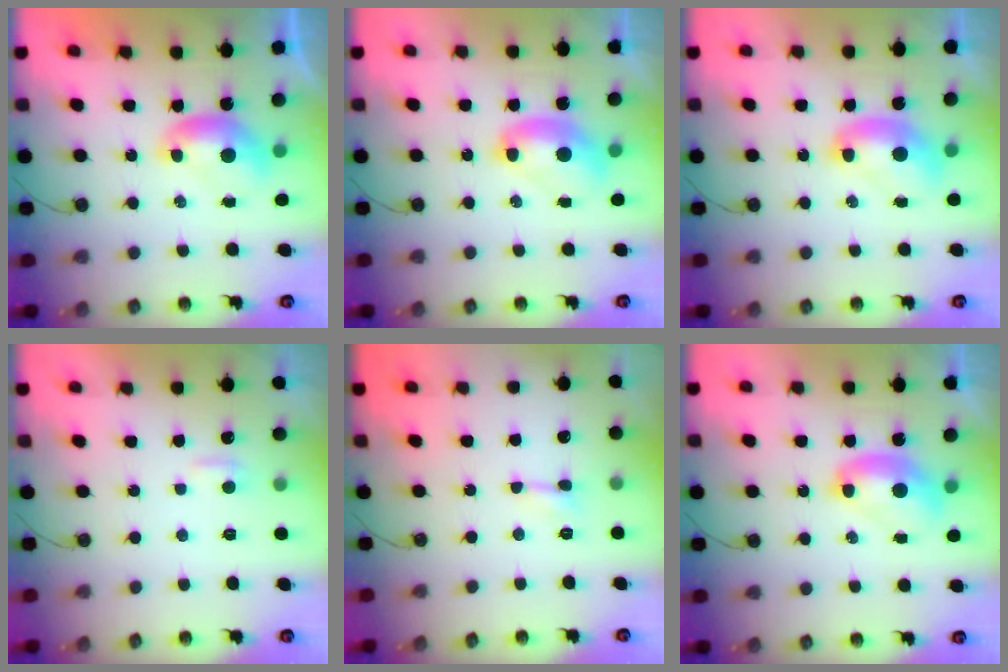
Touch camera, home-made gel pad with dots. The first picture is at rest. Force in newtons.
{"total": 2.6, "press": 2.6, "slide": 0.2}
{"total": 2.1, "press": 2.1, "slide": 0.2}
{"total": 2.5, "press": 2.5, "slide": 0.3}
{"total": 1.7, "press": 1.6, "slide": 0.5}
{"total": 2.6, "press": 2.6, "slide": 0.2}